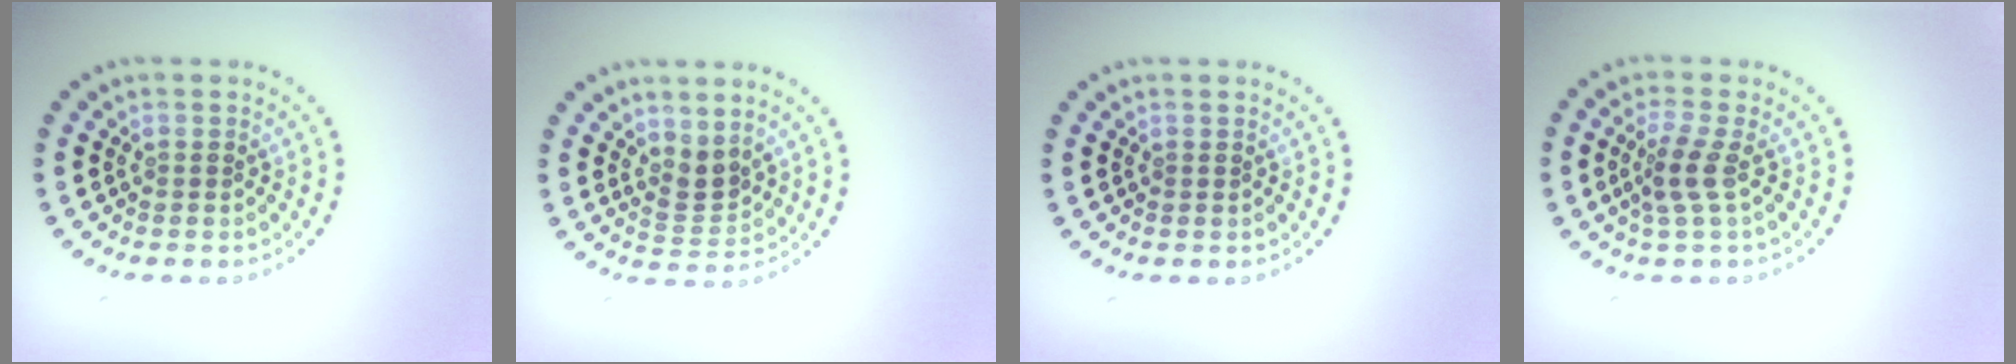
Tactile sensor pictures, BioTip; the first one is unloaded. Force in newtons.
{"total": 2.3, "press": 1.6, "slide": 1.6}
{"total": 0.0}
{"total": 2.2, "press": 1.8, "slide": 1.4}